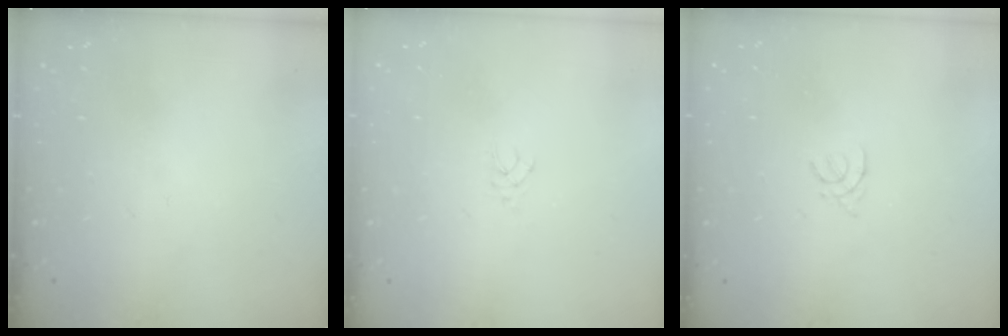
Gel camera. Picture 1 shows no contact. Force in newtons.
{"total": 2.1, "press": 2.1, "slide": 0.3}
{"total": 1.8, "press": 1.8, "slide": 0.4}